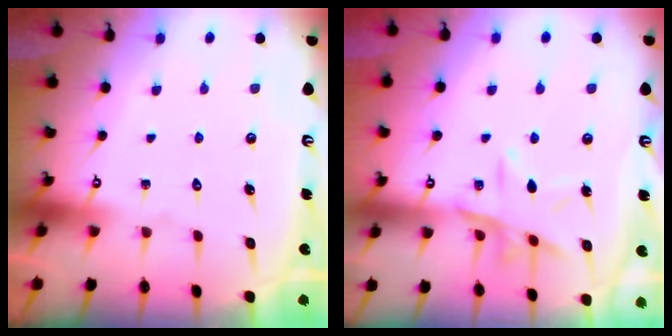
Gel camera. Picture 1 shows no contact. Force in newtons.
{"total": 12.2, "press": 12.1, "slide": 0.9}